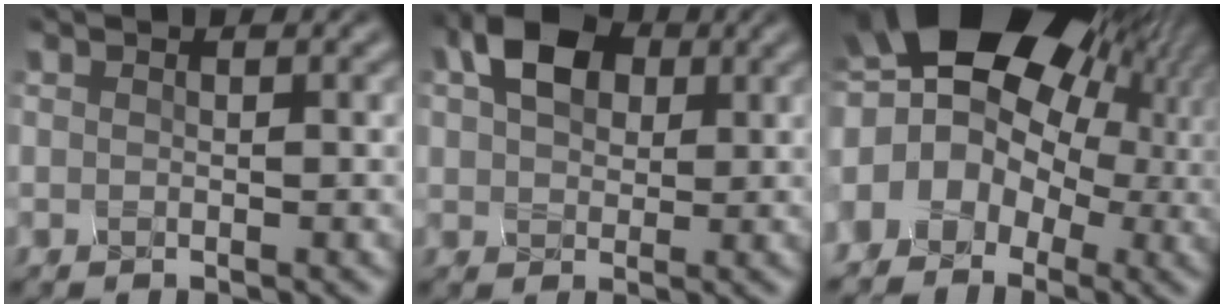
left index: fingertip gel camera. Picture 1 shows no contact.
{"total": 3.1, "force": [1.7, 2.2, 1.4], "torque": [-0.051, 0.006, 0.050]}
{"total": 12.6, "force": [2.4, 9.3, 8.2], "torque": [-0.150, 0.025, 0.072]}